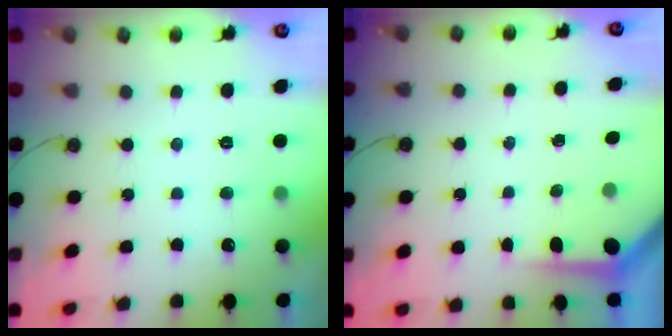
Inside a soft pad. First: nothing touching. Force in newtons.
{"total": 3.6, "press": 3.6, "slide": 0.4}